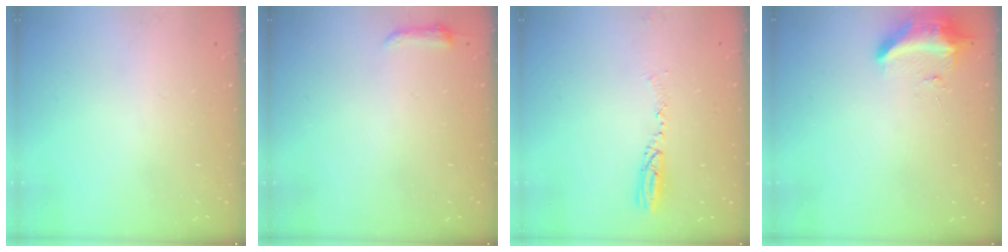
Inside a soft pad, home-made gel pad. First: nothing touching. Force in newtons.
{"total": 3.7, "press": 3.7, "slide": 0.7}
{"total": 5.0, "press": 4.9, "slide": 0.9}
{"total": 9.5, "press": 9.4, "slide": 1.8}